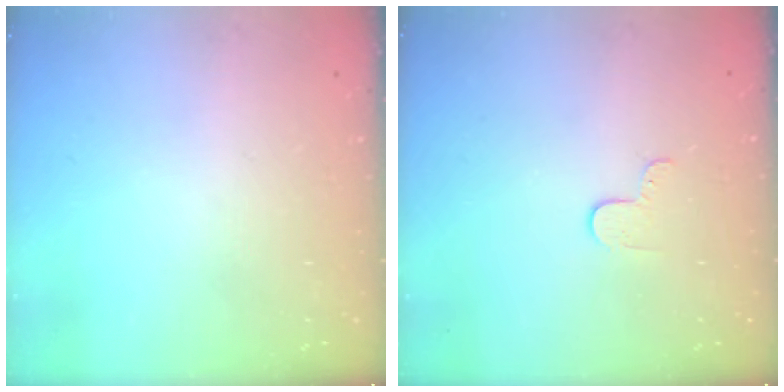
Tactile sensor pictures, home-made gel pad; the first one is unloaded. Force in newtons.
{"total": 3.7, "press": 3.7, "slide": 0.5}